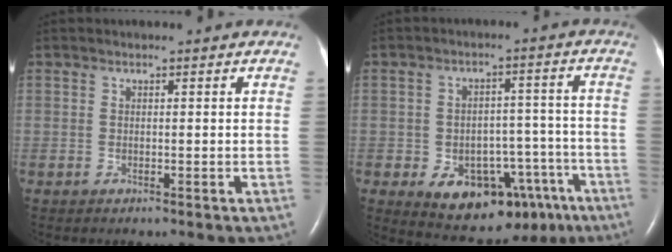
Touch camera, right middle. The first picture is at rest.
{"total": 14.0, "force": [-7.6, 8.0, 8.7], "torque": [-0.103, 0.028, -0.097]}